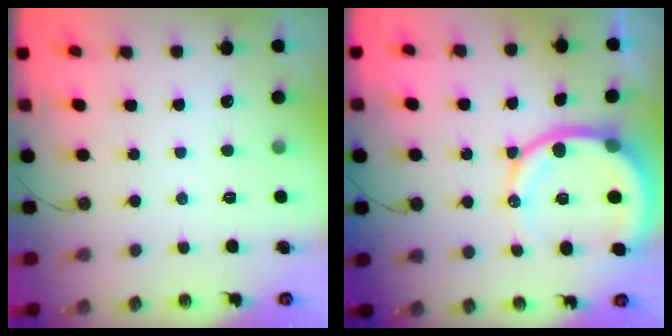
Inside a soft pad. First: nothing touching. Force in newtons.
{"total": 14.5, "press": 14.4, "slide": 1.8}